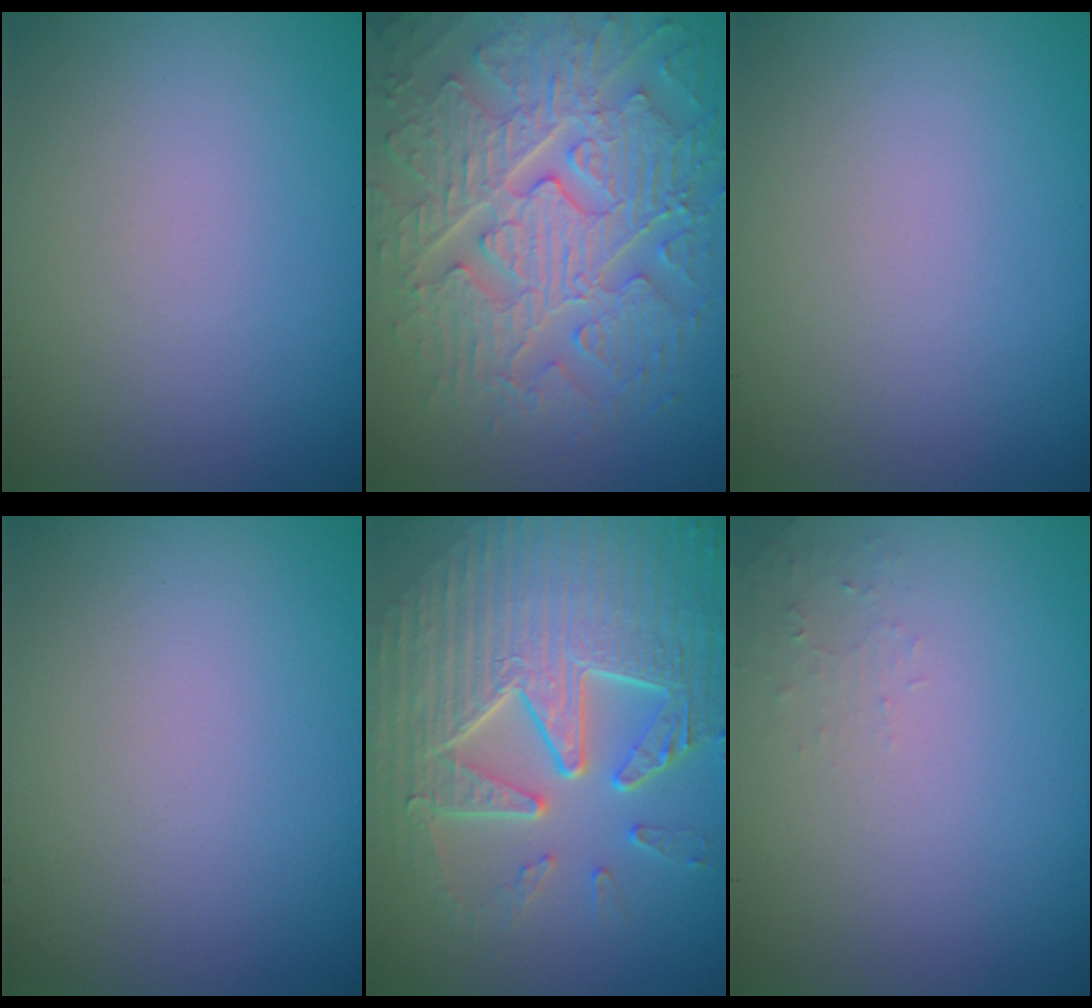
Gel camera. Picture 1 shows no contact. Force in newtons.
{"total": 9.1, "press": 6.6, "slide": 6.2}
{"total": 0.0}
{"total": 0.0}
{"total": 9.4, "press": 6.4, "slide": 6.9}
{"total": 0.9, "press": 0.9, "slide": 0.2}